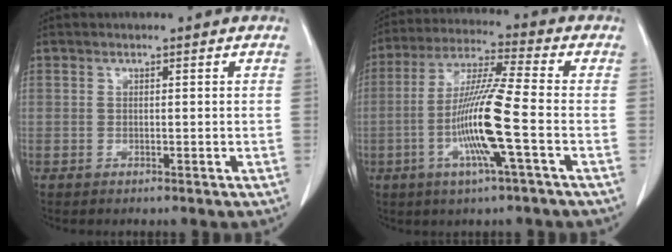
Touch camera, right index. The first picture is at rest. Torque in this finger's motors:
{"motor_torque": [2.14, 0.00, 1.06, 0.21]}